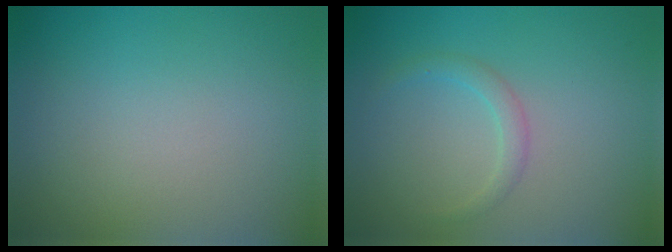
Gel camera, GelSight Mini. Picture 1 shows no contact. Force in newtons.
{"total": 1.4, "press": 1.4, "slide": 0.1}